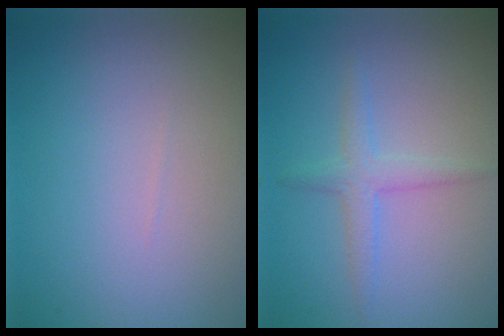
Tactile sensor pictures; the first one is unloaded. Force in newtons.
{"total": 2.0, "press": 2.0, "slide": 0.1}